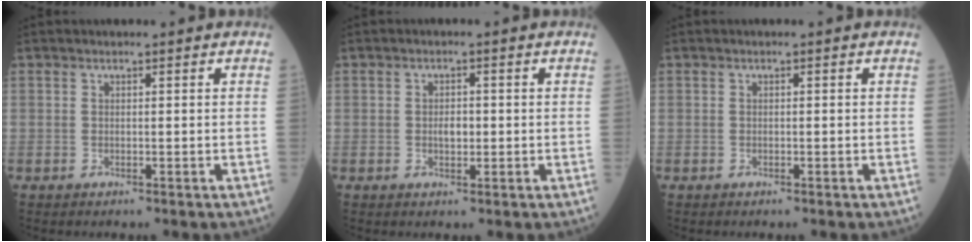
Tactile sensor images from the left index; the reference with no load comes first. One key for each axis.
{"total": 1.8, "fx": -0.3, "fy": 1.0, "fz": 1.4, "tx": -0.022, "ty": -0.002, "tz": -0.006}
{"total": 0.0}